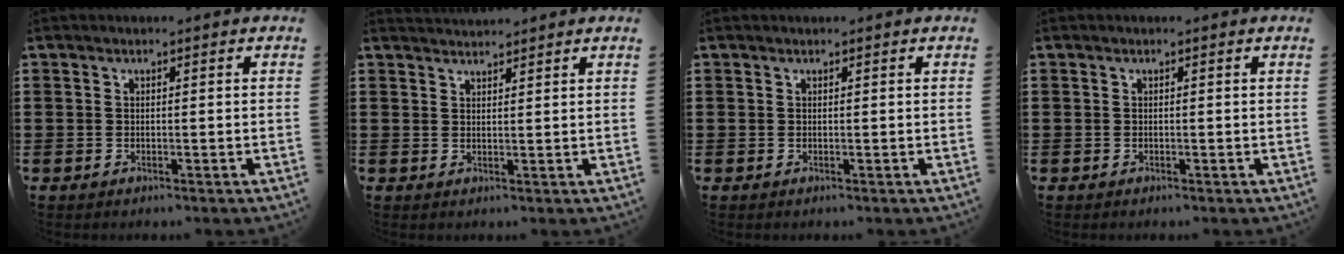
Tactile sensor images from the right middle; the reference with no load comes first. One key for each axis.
{"total": 1.8, "fx": 1.8, "fy": 0.0, "fz": -0.2, "tx": -0.002, "ty": 0.002, "tz": 0.036}
{"total": 0.0}
{"total": 0.0}